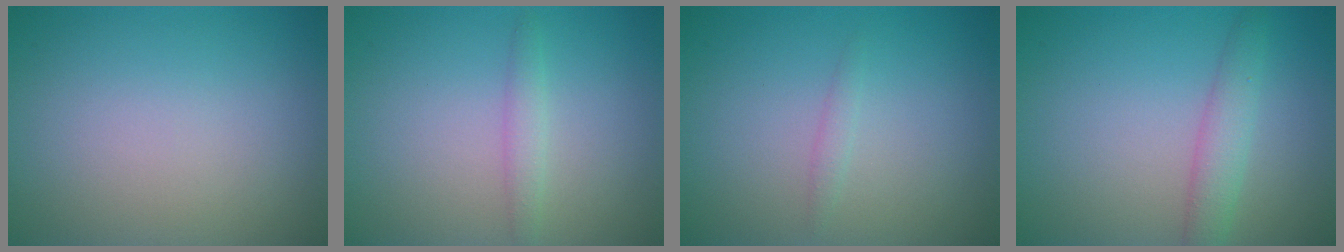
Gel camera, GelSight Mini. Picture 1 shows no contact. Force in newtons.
{"total": 1.3, "press": 1.3, "slide": 0.1}
{"total": 0.7, "press": 0.7, "slide": 0.0}
{"total": 2.6, "press": 2.6, "slide": 0.1}